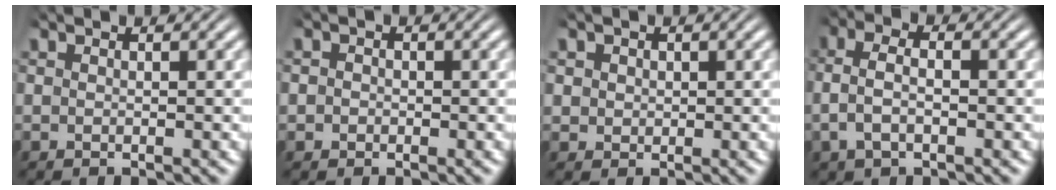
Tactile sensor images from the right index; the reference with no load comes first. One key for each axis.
{"total": 1.1, "fx": -0.5, "fy": 1.0, "fz": 0.0, "tx": -0.002, "ty": -0.007, "tz": -0.008}
{"total": 1.7, "fx": 0.6, "fy": 1.5, "fz": 0.6, "tx": -0.021, "ty": -0.007, "tz": 0.016}
{"total": 3.8, "fx": -0.5, "fy": 2.3, "fz": 3.0, "tx": -0.072, "ty": -0.008, "tz": -0.005}